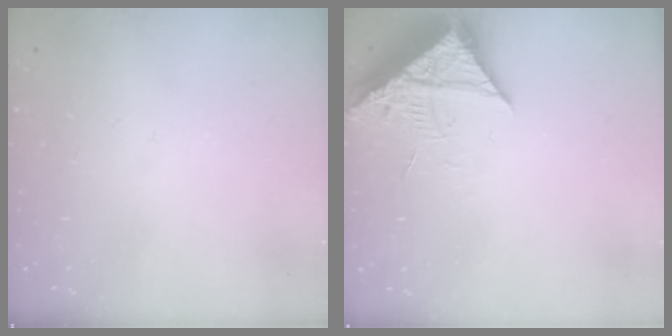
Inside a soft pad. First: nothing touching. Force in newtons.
{"total": 9.7, "press": 9.7, "slide": 1.0}